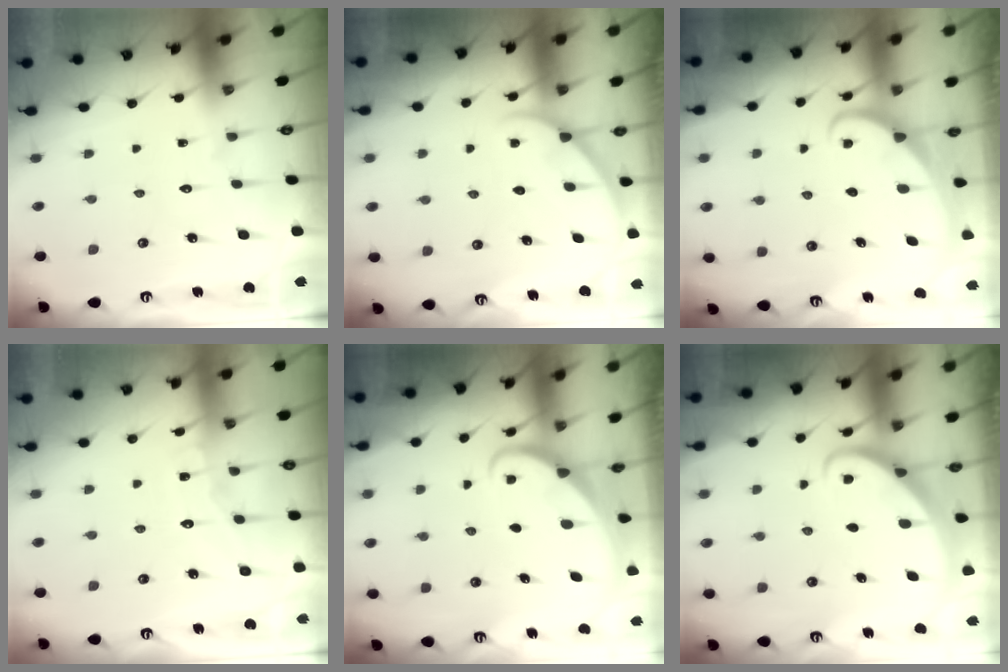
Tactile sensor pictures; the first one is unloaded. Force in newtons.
{"total": 2.4, "press": 2.4, "slide": 0.3}
{"total": 1.9, "press": 1.9, "slide": 0.1}
{"total": 5.5, "press": 5.5, "slide": 0.2}
{"total": 1.8, "press": 1.7, "slide": 0.0}
{"total": 2.8, "press": 2.8, "slide": 0.2}